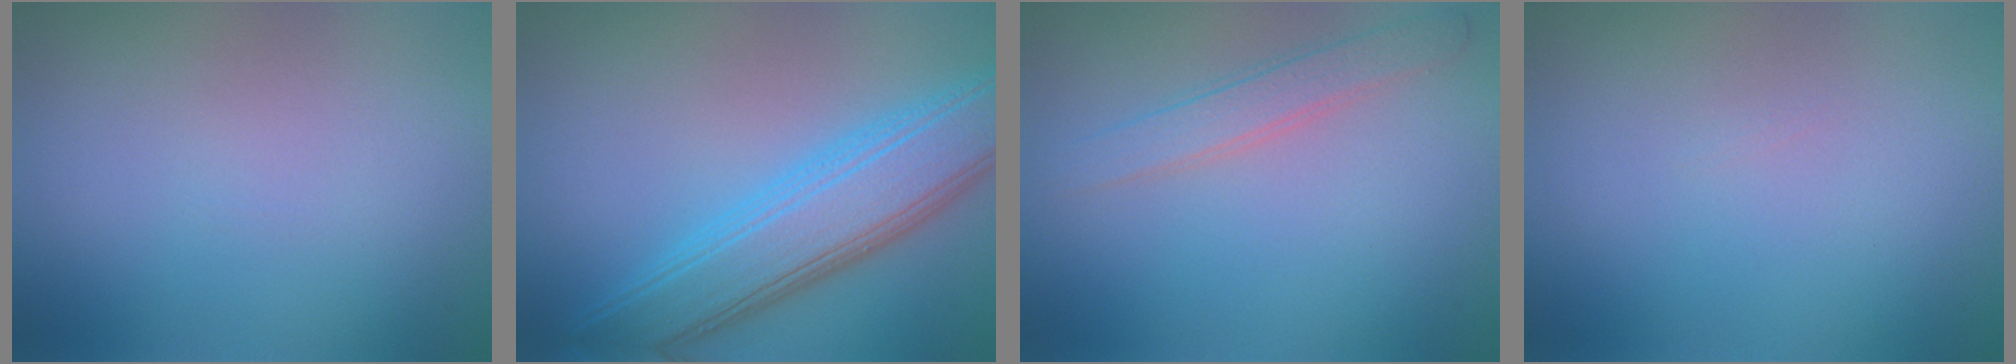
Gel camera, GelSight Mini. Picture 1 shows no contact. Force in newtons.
{"total": 7.0, "press": 7.0, "slide": 0.1}
{"total": 2.3, "press": 2.3, "slide": 0.1}
{"total": 0.0}